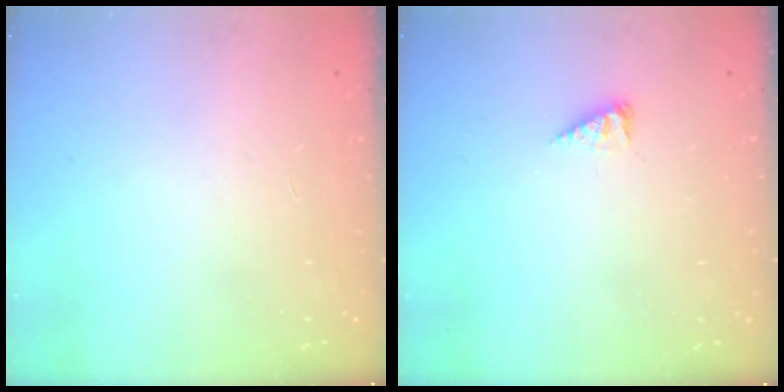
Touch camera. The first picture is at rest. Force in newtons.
{"total": 2.8, "press": 2.8, "slide": 0.4}